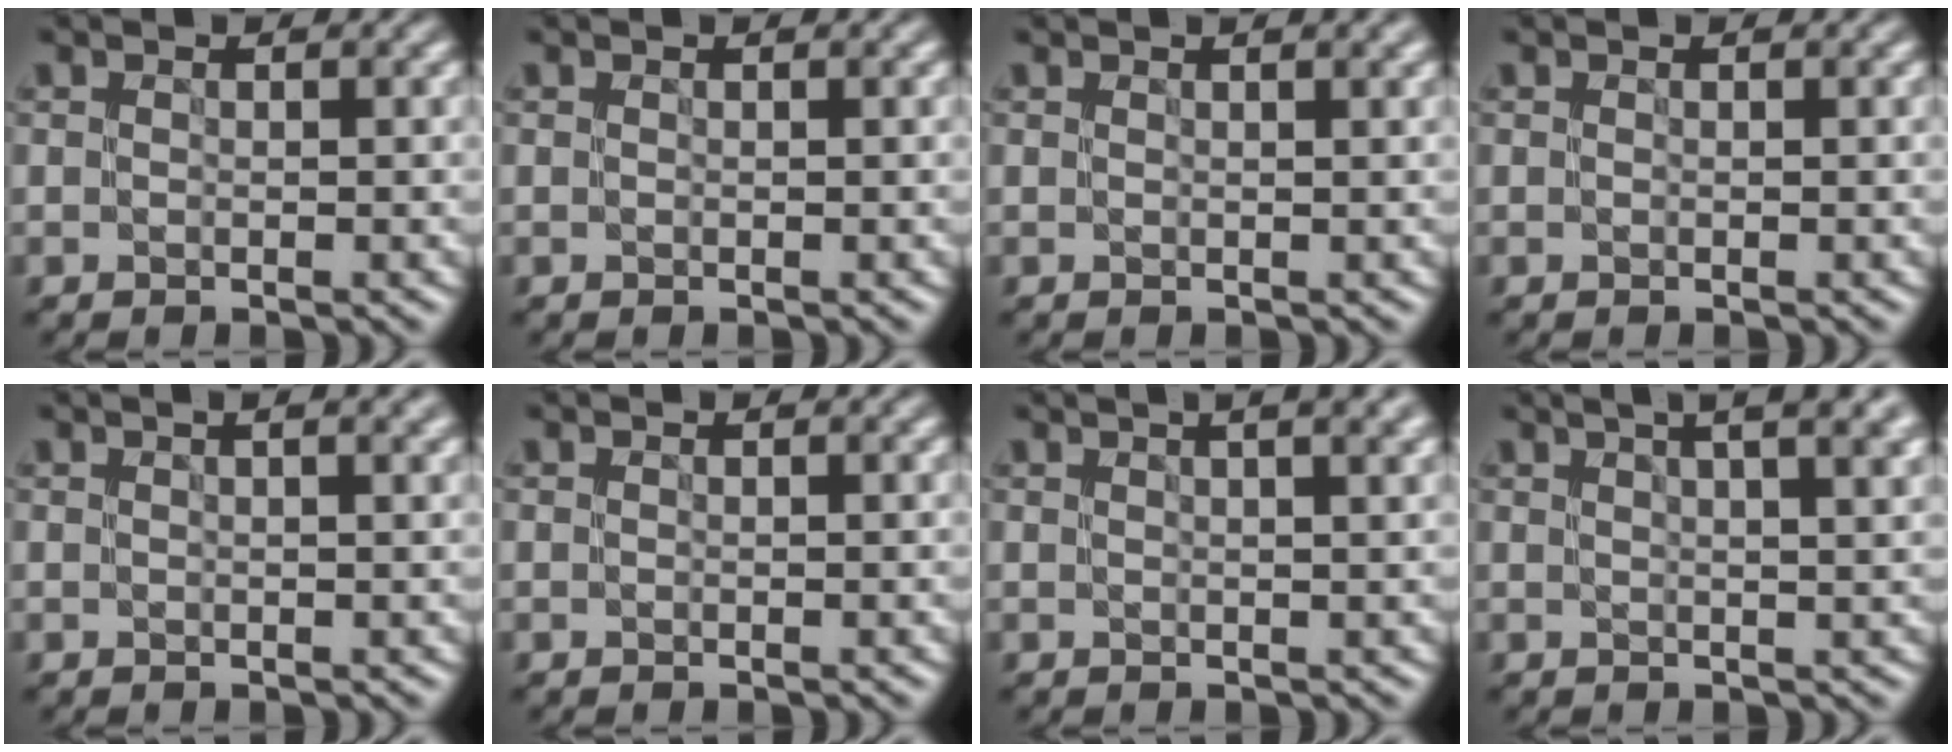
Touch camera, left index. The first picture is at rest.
{"total": 0.0}
{"total": 1.1, "force": [0.6, 0.2, 0.8], "torque": [-0.011, 0.001, 0.009]}
{"total": 0.0}
{"total": 1.7, "force": [0.9, 0.4, 1.4], "torque": [-0.021, 0.001, 0.011]}
{"total": 0.0}
{"total": 3.1, "force": [1.7, 0.8, 2.4], "torque": [-0.026, 0.009, 0.013]}
{"total": 7.2, "force": [3.8, 2.9, 5.4], "torque": [-0.038, 0.039, 0.022]}